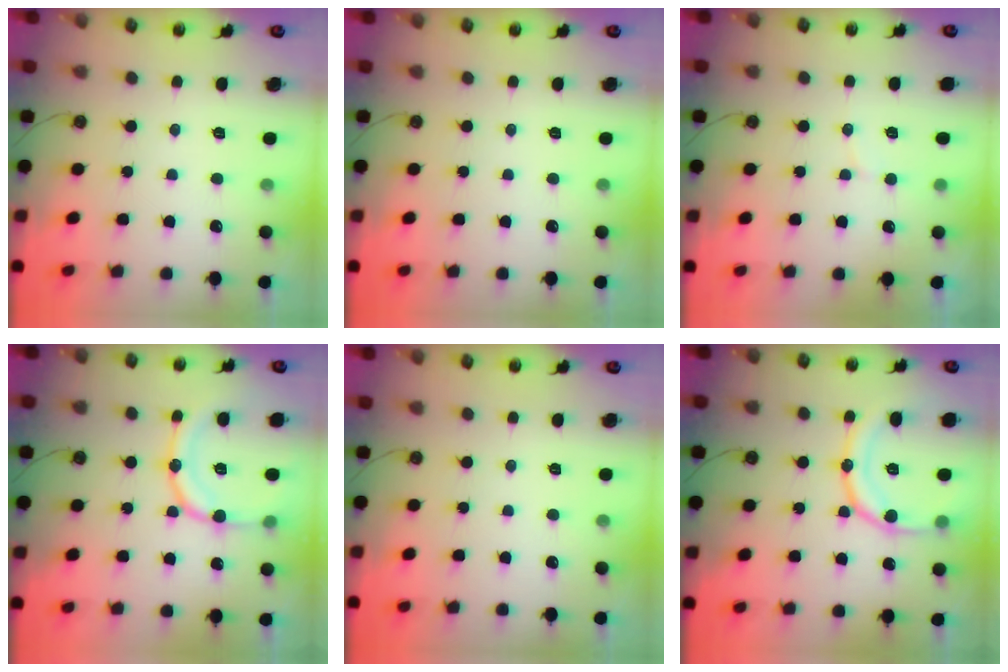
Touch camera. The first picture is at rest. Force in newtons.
{"total": 0.0}
{"total": 5.1, "press": 4.9, "slide": 1.3}
{"total": 16.3, "press": 16.0, "slide": 3.2}
{"total": 0.0}
{"total": 15.6, "press": 15.5, "slide": 1.7}